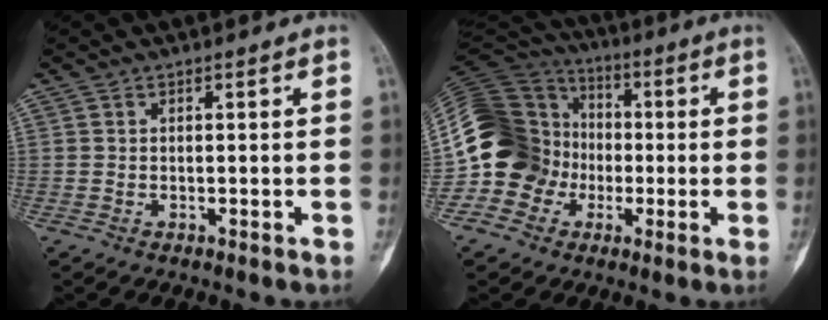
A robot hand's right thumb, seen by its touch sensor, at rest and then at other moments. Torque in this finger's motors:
{"motor_torque": [-0.13, 0.86, 1.13, -0.51, 0.29]}